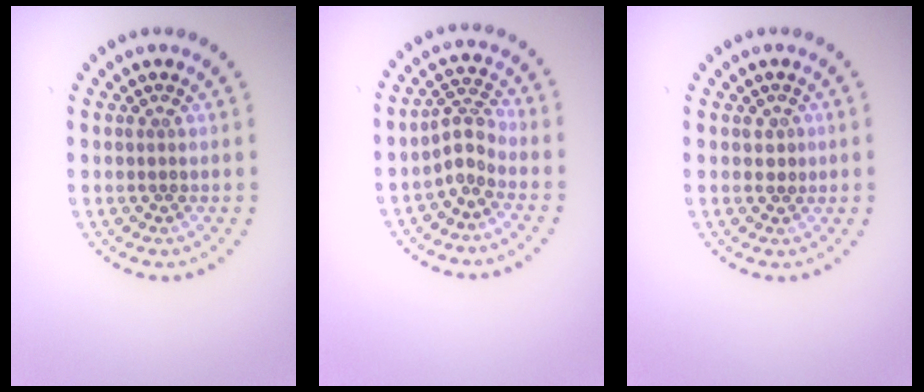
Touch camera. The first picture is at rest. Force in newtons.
{"total": 2.3, "press": 1.5, "slide": 1.7}
{"total": 1.0, "press": 1.0, "slide": 0.4}